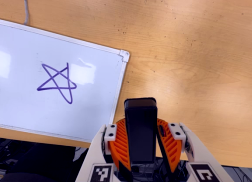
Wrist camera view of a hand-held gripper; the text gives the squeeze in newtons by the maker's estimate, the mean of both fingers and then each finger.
{"total": 8.8, "left": 7.9, "right": 9.7}